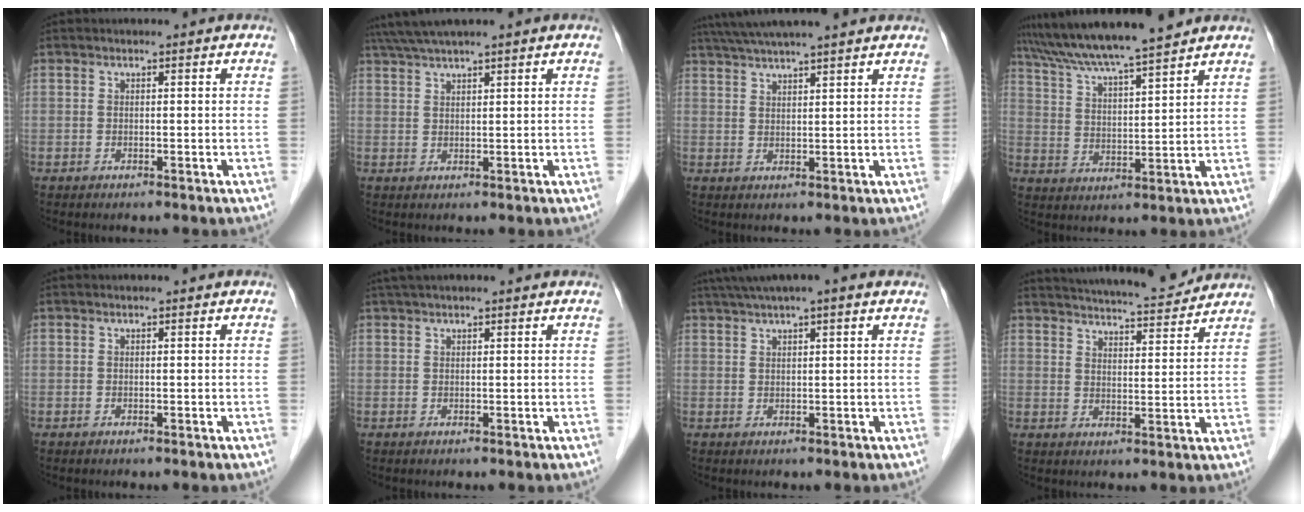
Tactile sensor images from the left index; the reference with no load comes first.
{"total": 5.5, "force": [4.6, -0.5, 3.1], "torque": [-0.061, 0.034, 0.086]}
{"total": 12.9, "force": [11.2, 0.4, 6.5], "torque": [-0.116, 0.041, 0.161]}
{"total": 13.3, "force": [11.7, -0.2, 6.2], "torque": [-0.116, 0.015, 0.195]}
{"total": 0.0}
{"total": 5.5, "force": [4.8, 0.5, 2.7], "torque": [-0.040, 0.040, 0.072]}
{"total": 8.0, "force": [6.0, 0.3, 5.3], "torque": [-0.092, 0.041, 0.090]}
{"total": 14.9, "force": [14.0, 1.7, 4.8], "torque": [-0.078, 0.004, 0.191]}